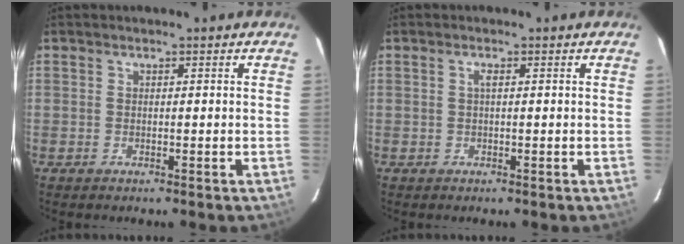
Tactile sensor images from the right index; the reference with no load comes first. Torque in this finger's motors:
{"motor_torque": [0.12, -0.05, 0.08, 0.03]}